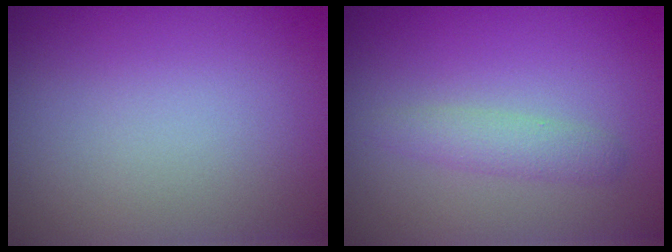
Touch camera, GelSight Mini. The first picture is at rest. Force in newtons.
{"total": 1.8, "press": 1.8, "slide": 0.0}